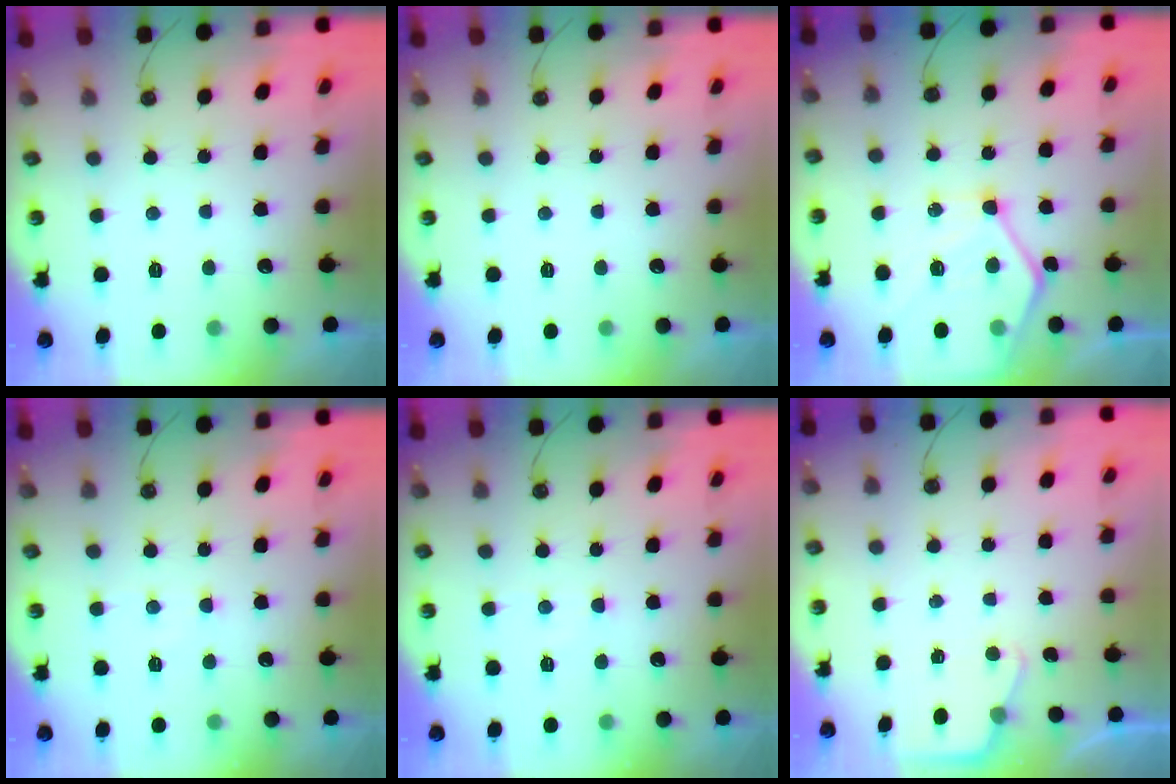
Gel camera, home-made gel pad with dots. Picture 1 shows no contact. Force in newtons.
{"total": 0.0}
{"total": 13.3, "press": 13.2, "slide": 1.1}
{"total": 2.8, "press": 2.7, "slide": 0.4}
{"total": 2.8, "press": 2.7, "slide": 0.4}
{"total": 2.7, "press": 2.7, "slide": 0.4}